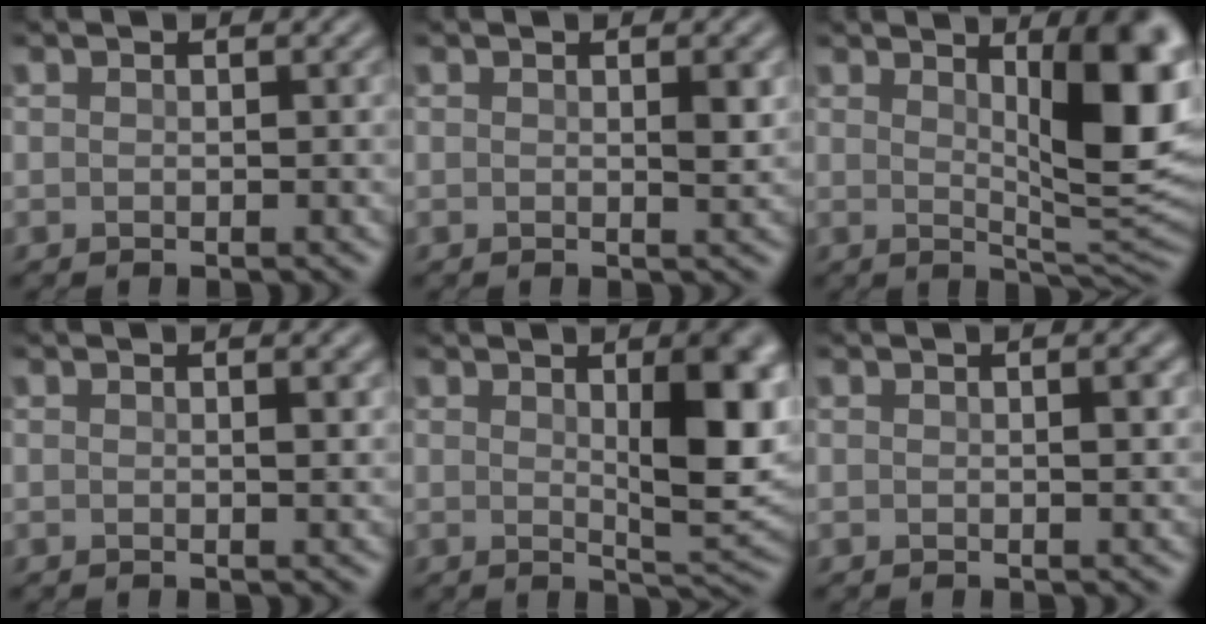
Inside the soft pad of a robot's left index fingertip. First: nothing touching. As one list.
[{"total": 1.5, "force": [0.3, 0.6, 1.3], "torque": [-0.021, -0.002, 0.009]}, {"total": 8.7, "force": [2.7, 2.0, 8.1], "torque": [-0.105, -0.004, 0.050]}, {"total": 1.0, "force": [0.4, 0.3, 0.8], "torque": [-0.013, 0.001, 0.009]}, {"total": 7.6, "force": [1.7, 2.4, 7.0], "torque": [-0.097, -0.001, 0.033]}, {"total": 1.3, "force": [0.2, 0.5, 1.1], "torque": [-0.017, 0.002, 0.006]}]